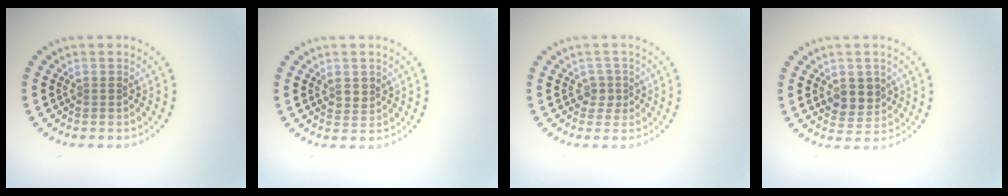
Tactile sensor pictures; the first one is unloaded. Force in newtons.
{"total": 1.5, "press": 1.4, "slide": 0.4}
{"total": 1.6, "press": 1.2, "slide": 1.0}
{"total": 3.0, "press": 2.8, "slide": 0.9}